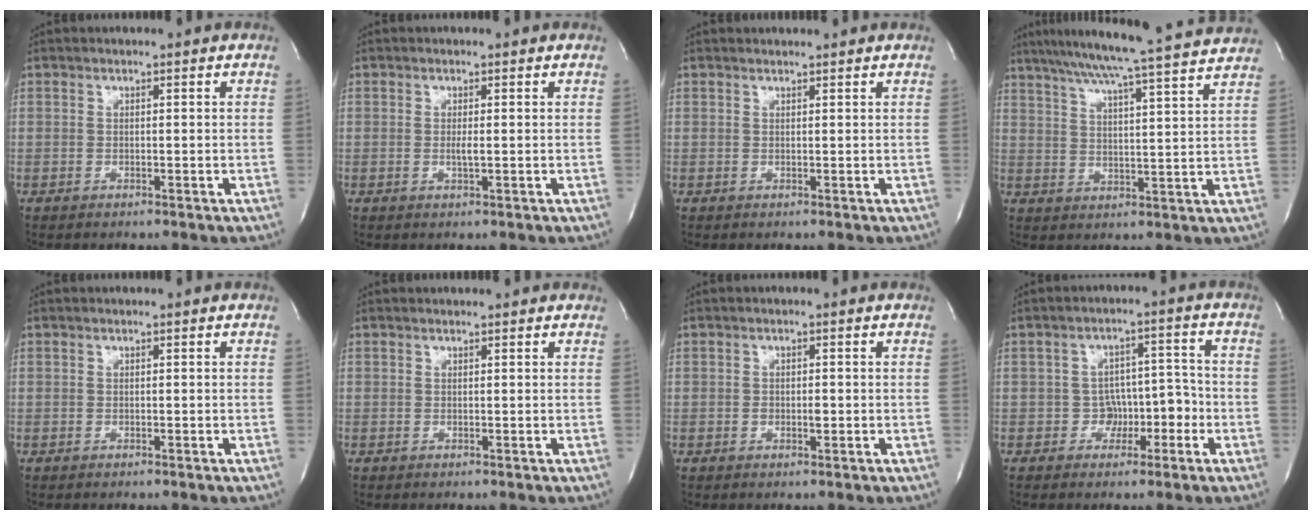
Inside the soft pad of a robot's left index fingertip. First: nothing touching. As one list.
[{"total": 1.3, "force": [-0.5, 0.0, 1.2], "torque": [-0.026, -0.007, -0.009]}, {"total": 0.8, "force": [0.8, 0.0, 0.0], "torque": [-0.007, 0.002, 0.012]}, {"total": 19.5, "force": [17.3, -1.4, 8.7], "torque": [-0.156, -0.015, 0.231]}, {"total": 0.0}, {"total": 1.0, "force": [0.9, 0.5, 0.2], "torque": [-0.013, 0.010, 0.004]}, {"total": 1.6, "force": [-0.7, 0.8, 1.2], "torque": [-0.022, -0.003, -0.010]}, {"total": 4.9, "force": [-2.4, 3.9, 1.9], "torque": [-0.006, 0.023, -0.035]}]